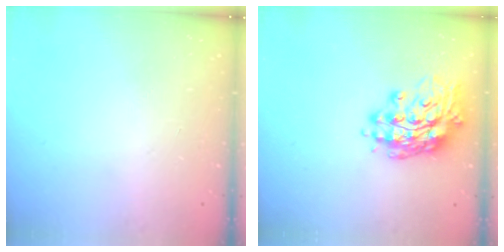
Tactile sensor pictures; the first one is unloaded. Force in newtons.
{"total": 15.6, "press": 15.3, "slide": 3.5}